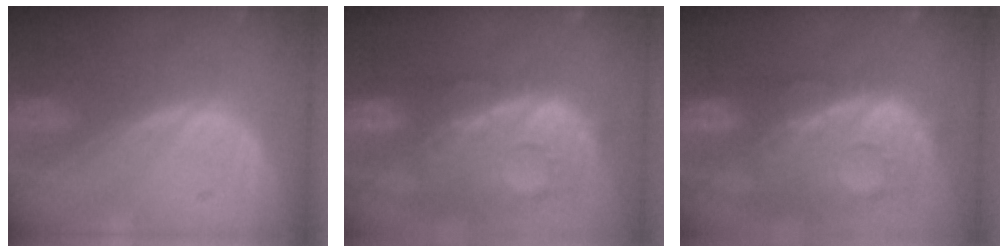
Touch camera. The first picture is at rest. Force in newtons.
{"total": 13.7, "press": 11.2, "slide": 8.0}
{"total": 13.7, "press": 11.2, "slide": 8.0}